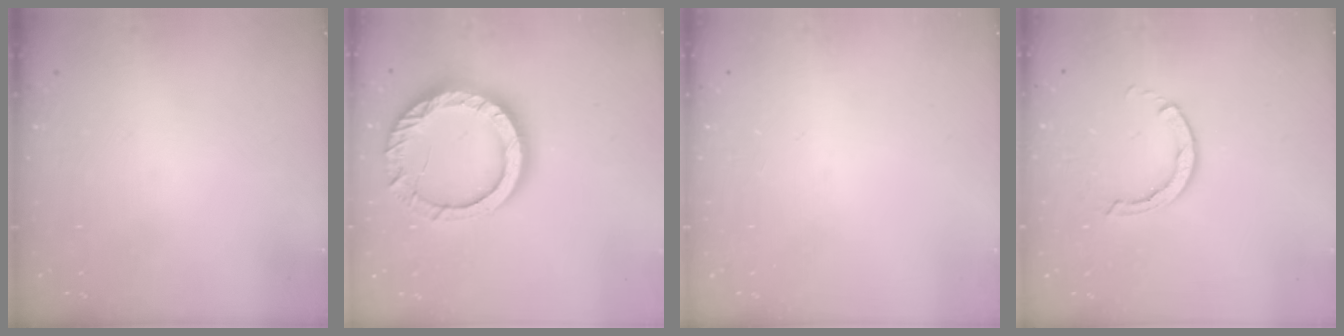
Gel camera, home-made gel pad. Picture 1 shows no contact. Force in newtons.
{"total": 17.0, "press": 16.9, "slide": 1.3}
{"total": 0.0}
{"total": 2.8, "press": 2.8, "slide": 0.3}